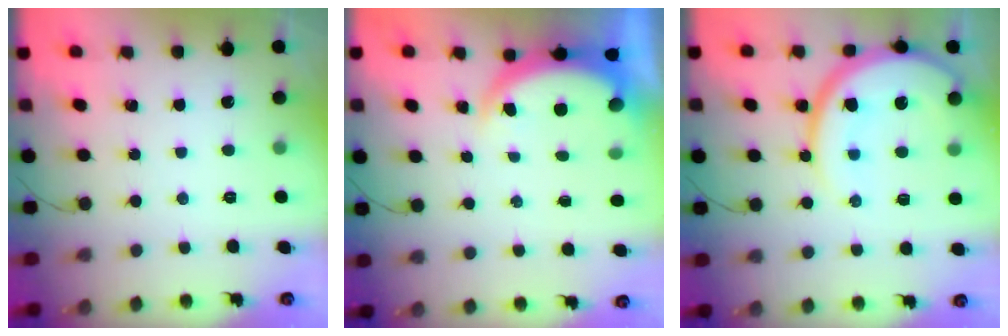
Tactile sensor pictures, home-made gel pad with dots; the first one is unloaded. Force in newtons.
{"total": 5.3, "press": 5.3, "slide": 0.4}
{"total": 15.6, "press": 15.5, "slide": 1.5}